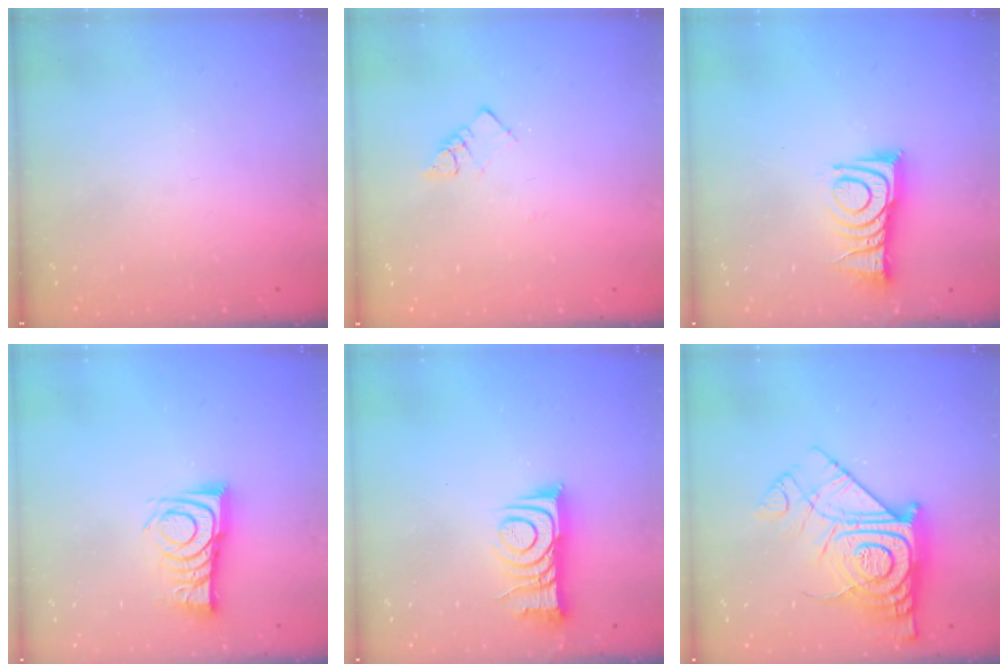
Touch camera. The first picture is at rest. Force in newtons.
{"total": 3.9, "press": 3.9, "slide": 0.4}
{"total": 11.0, "press": 11.0, "slide": 0.4}
{"total": 9.9, "press": 9.9, "slide": 0.4}
{"total": 12.3, "press": 12.2, "slide": 1.1}
{"total": 20.3, "press": 20.2, "slide": 1.5}